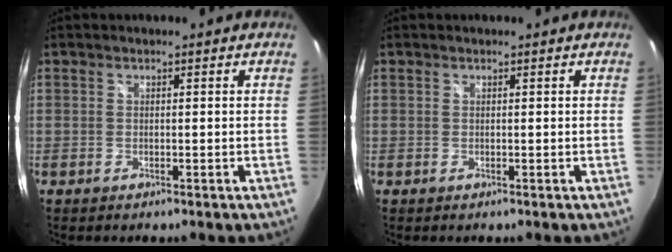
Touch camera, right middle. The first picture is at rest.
{"total": 0.0}